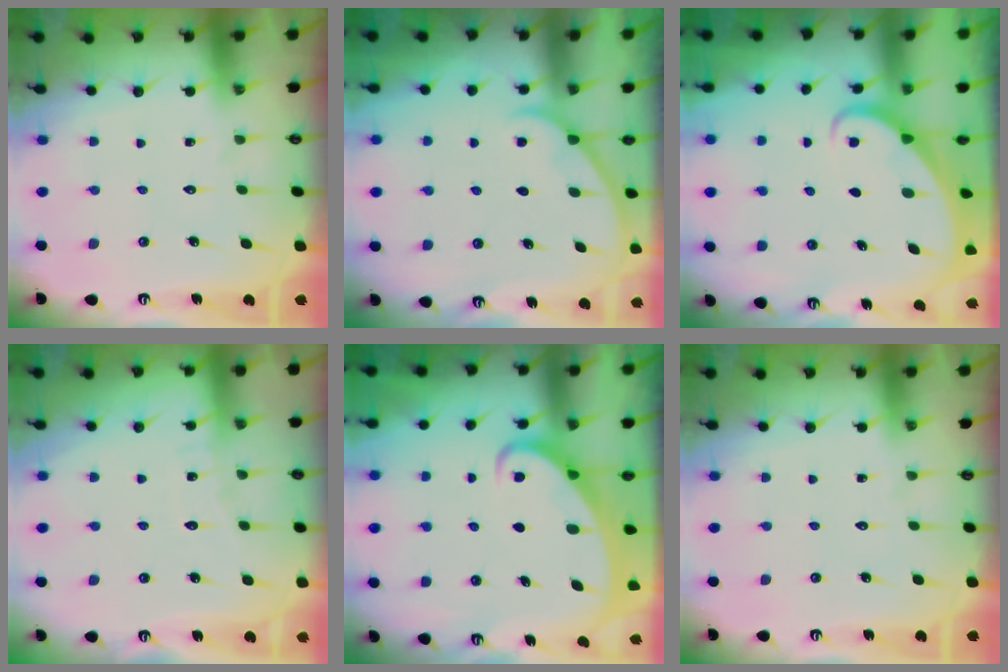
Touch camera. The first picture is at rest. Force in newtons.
{"total": 2.9, "press": 2.8, "slide": 0.3}
{"total": 2.0, "press": 2.0, "slide": 0.3}
{"total": 4.0, "press": 4.0, "slide": 0.4}
{"total": 2.6, "press": 2.5, "slide": 0.4}
{"total": 0.0}